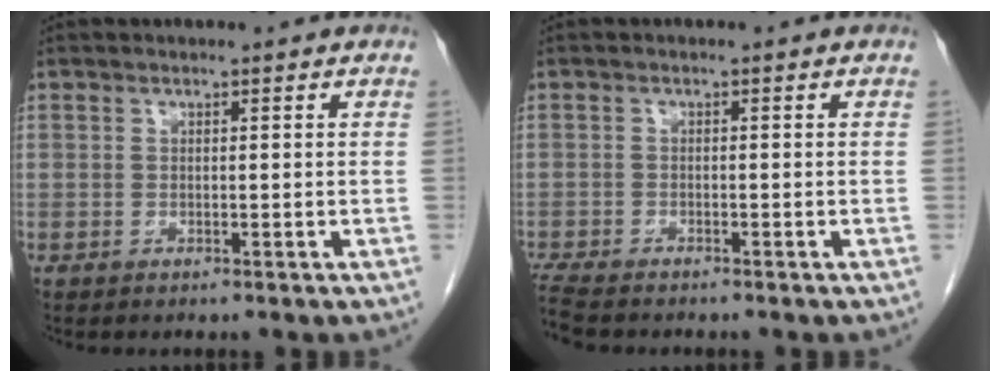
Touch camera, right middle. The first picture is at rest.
{"total": 5.6, "force": [-4.8, 1.0, 2.6], "torque": [-0.049, -0.016, -0.083]}